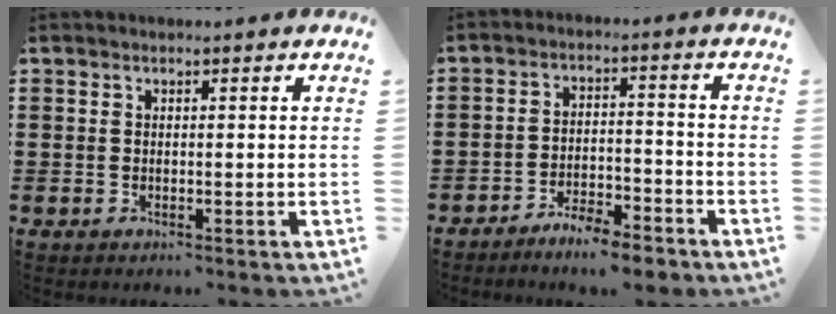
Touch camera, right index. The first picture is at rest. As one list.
[{"total": 5.3, "force": [-5.1, 0.3, 1.6], "torque": [-0.035, 0.001, -0.099]}]